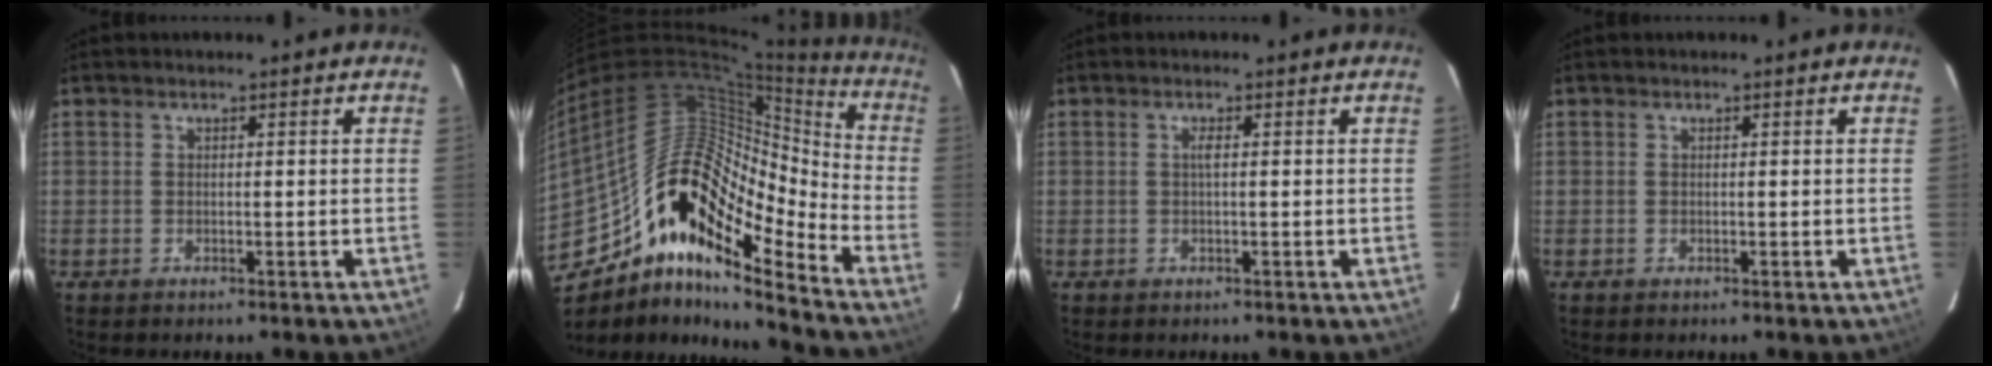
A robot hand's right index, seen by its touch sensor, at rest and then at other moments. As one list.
[{"total": 20.4, "force": [-11.6, 7.4, 15.1], "torque": [-0.241, 0.002, -0.222]}, {"total": 0.9, "force": [0.1, -0.1, 0.9], "torque": [-0.018, 0.001, 0.000]}, {"total": 0.0}]